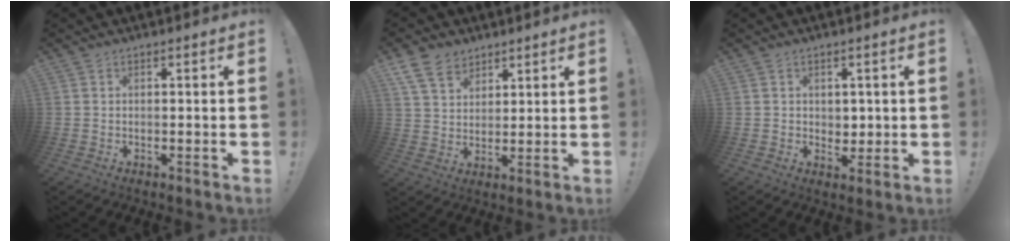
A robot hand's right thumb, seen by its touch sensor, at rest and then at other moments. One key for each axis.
{"total": 9.3, "fx": 6.2, "fy": 6.1, "fz": 3.4, "tx": -0.067, "ty": -0.030, "tz": 0.124}
{"total": 3.5, "fx": 1.5, "fy": 3.1, "fz": 0.5, "tx": 0.015, "ty": -0.014, "tz": 0.023}